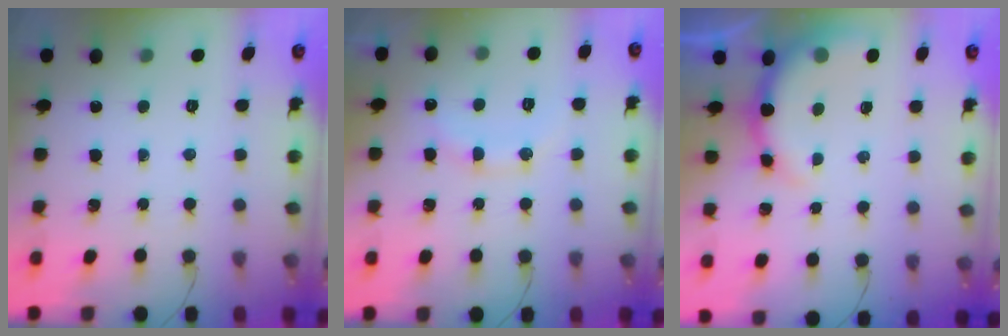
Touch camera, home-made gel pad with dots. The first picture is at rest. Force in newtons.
{"total": 11.1, "press": 11.1, "slide": 1.0}
{"total": 6.9, "press": 6.8, "slide": 1.3}